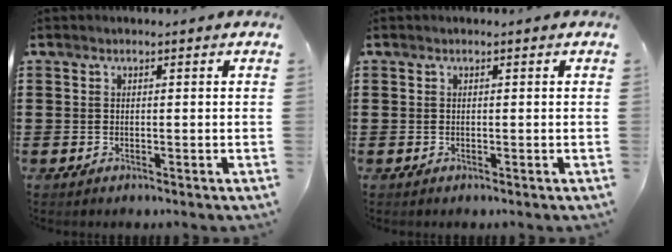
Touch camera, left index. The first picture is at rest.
{"total": 0.0}